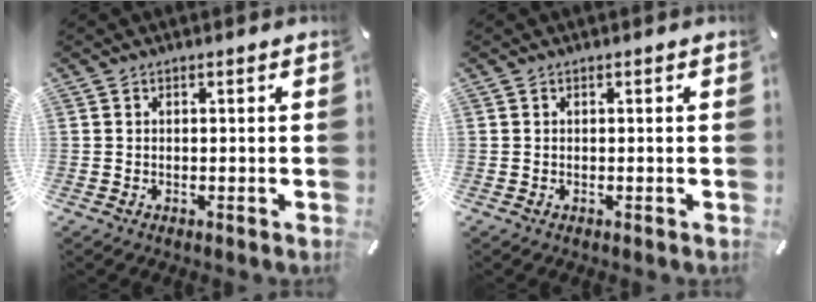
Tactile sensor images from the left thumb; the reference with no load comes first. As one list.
[{"total": 0.0}]